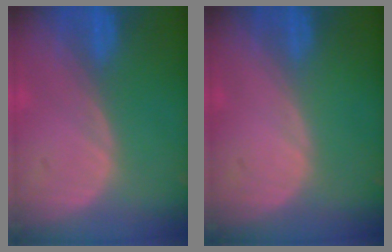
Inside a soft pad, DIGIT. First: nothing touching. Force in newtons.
{"total": 0.0}